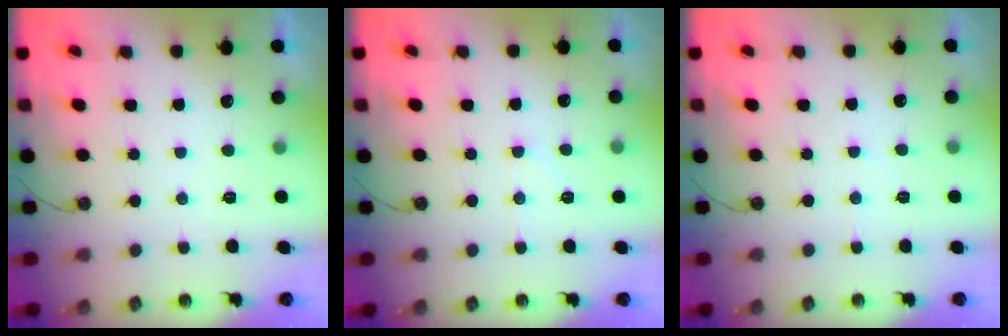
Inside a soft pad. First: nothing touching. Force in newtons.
{"total": 6.1, "press": 6.1, "slide": 0.9}
{"total": 3.2, "press": 3.1, "slide": 0.5}